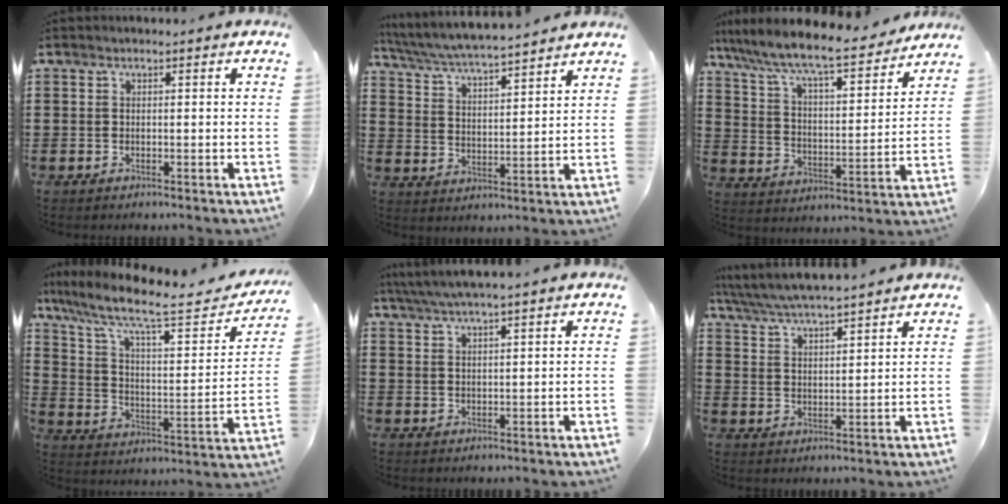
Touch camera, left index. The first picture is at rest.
{"total": 5.1, "force": [4.9, -0.3, 1.4], "torque": [-0.052, -0.034, 0.081]}
{"total": 8.7, "force": [7.7, 0.3, 4.0], "torque": [-0.110, -0.056, 0.125]}
{"total": 10.5, "force": [7.6, 2.1, 6.9], "torque": [-0.154, -0.044, 0.123]}
{"total": 3.6, "force": [3.0, -0.3, 2.0], "torque": [-0.046, -0.005, 0.055]}
{"total": 5.1, "force": [4.9, -0.1, 1.6], "torque": [-0.051, -0.028, 0.084]}